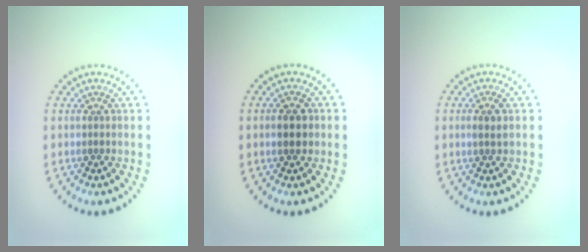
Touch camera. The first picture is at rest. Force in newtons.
{"total": 2.4, "press": 2.4, "slide": 0.1}
{"total": 1.5, "press": 1.3, "slide": 0.8}